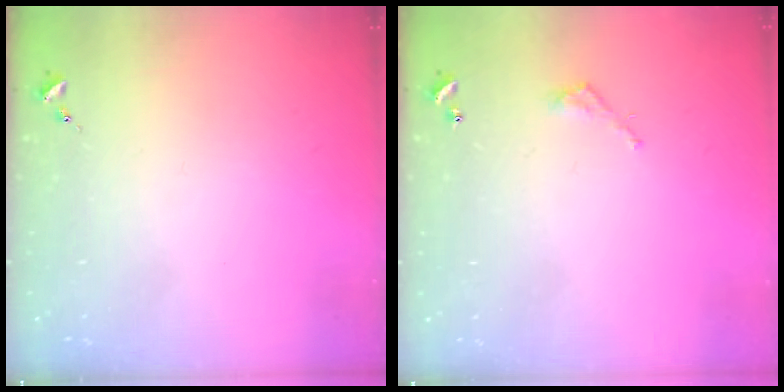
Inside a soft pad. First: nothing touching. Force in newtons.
{"total": 3.7, "press": 3.7, "slide": 0.3}